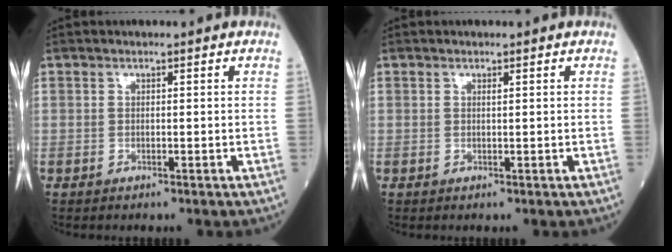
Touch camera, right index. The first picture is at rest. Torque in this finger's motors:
{"motor_torque": [0.00, 0.02, -0.04, 0.01]}